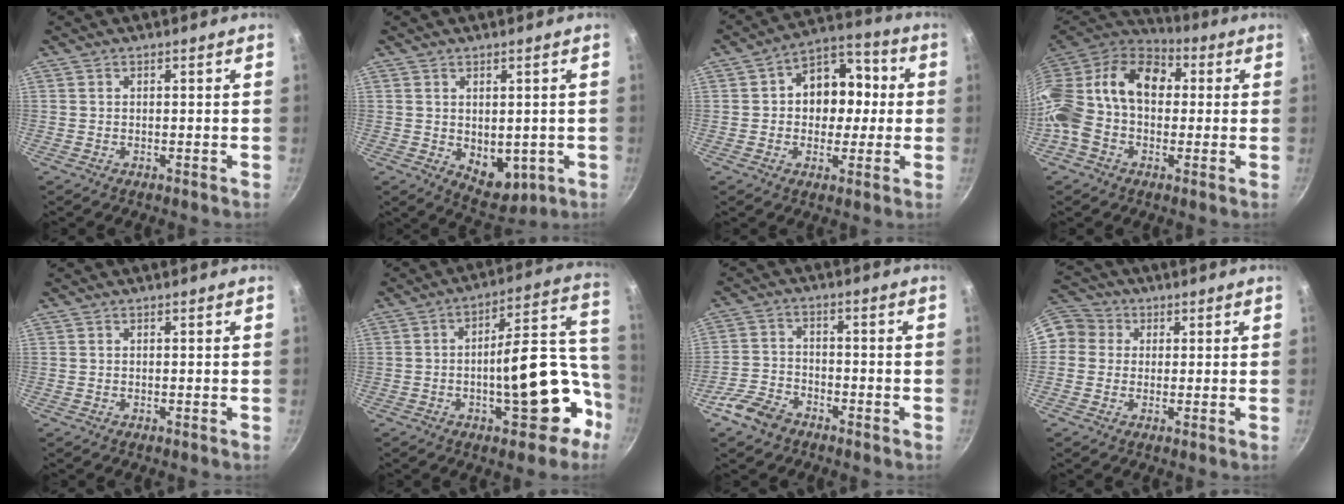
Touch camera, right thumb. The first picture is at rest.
{"total": 7.2, "force": [-0.6, 4.8, 5.4], "torque": [-0.049, -0.015, 0.009]}
{"total": 12.5, "force": [0.7, 9.8, 7.8], "torque": [-0.052, 0.028, -0.004]}
{"total": 21.2, "force": [1.7, 15.2, 14.8], "torque": [-0.278, 0.050, 0.009]}
{"total": 0.0}
{"total": 19.2, "force": [-6.0, 8.6, 16.0], "torque": [-0.165, 0.073, -0.080]}
{"total": 6.9, "force": [-4.5, 4.2, 3.0], "torque": [-0.054, 0.036, -0.093]}
{"total": 7.7, "force": [1.1, 7.2, 2.5], "torque": [-0.024, 0.017, 0.000]}